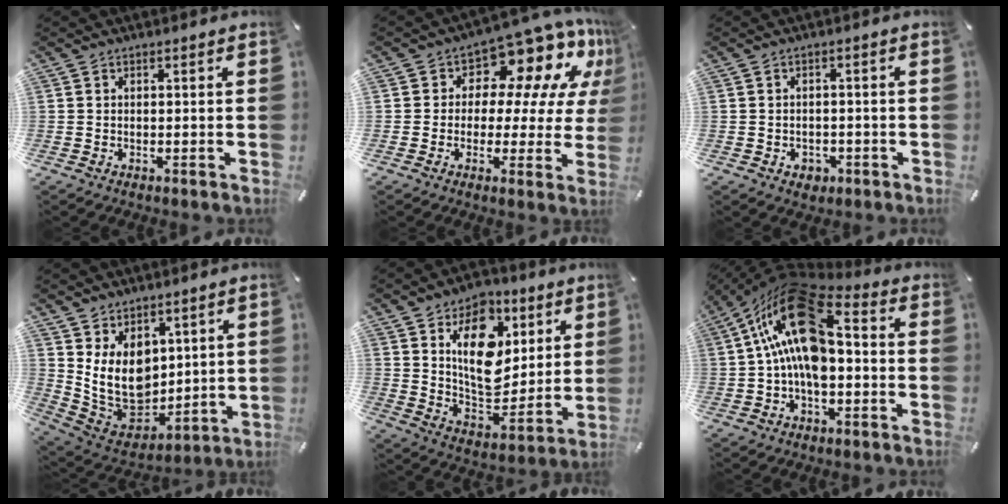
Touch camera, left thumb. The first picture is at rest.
{"total": 12.2, "force": [8.1, 6.9, 6.1], "torque": [-0.090, -0.076, 0.138]}
{"total": 2.8, "force": [-1.0, 2.4, 1.0], "torque": [-0.010, 0.000, -0.021]}
{"total": 12.9, "force": [3.4, 10.6, 6.5], "torque": [-0.139, -0.037, 0.073]}
{"total": 17.1, "force": [6.2, 11.6, 10.8], "torque": [-0.148, -0.021, 0.113]}
{"total": 19.7, "force": [2.9, 10.9, 16.2], "torque": [-0.304, -0.016, 0.053]}